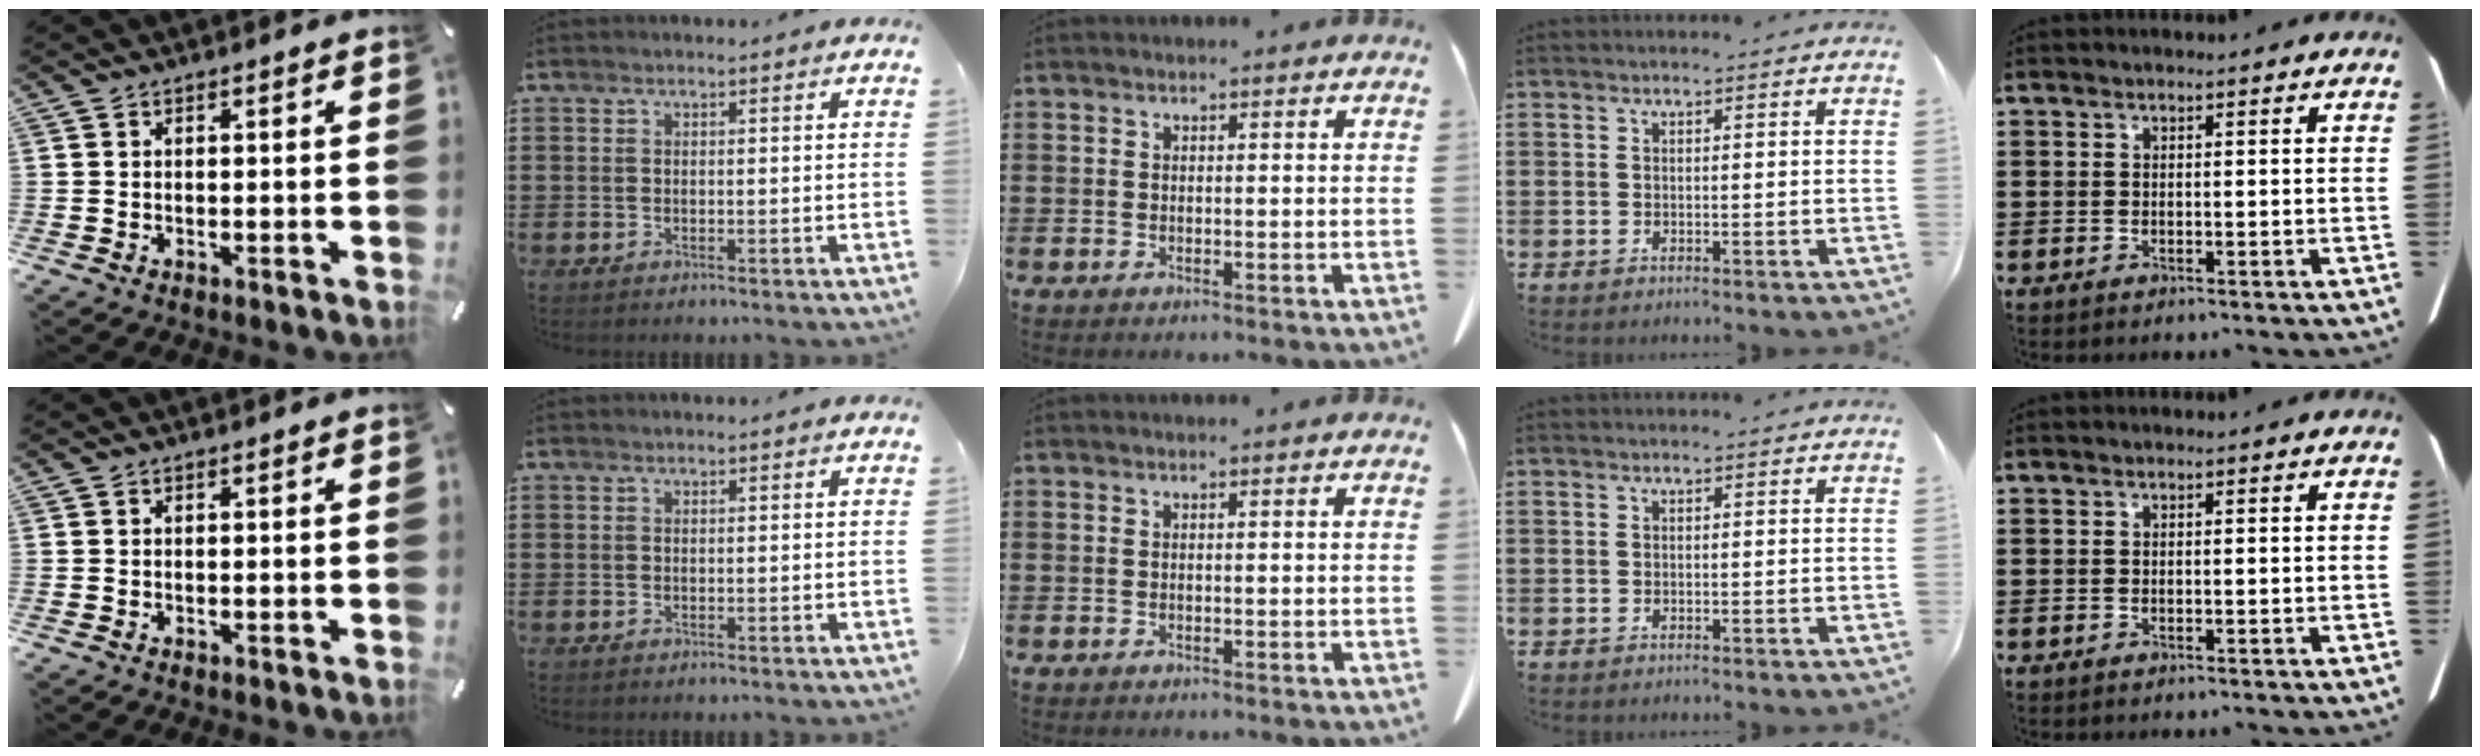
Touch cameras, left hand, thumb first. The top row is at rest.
{}